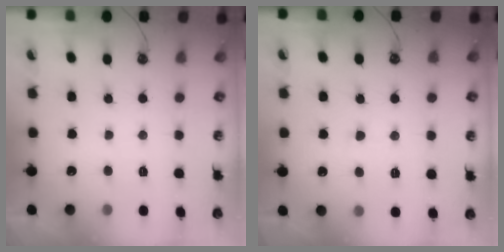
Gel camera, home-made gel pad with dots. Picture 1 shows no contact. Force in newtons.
{"total": 2.2, "press": 2.2, "slide": 0.4}